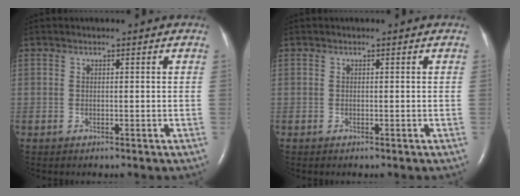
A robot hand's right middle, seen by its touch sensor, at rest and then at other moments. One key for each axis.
{"total": 0.0}